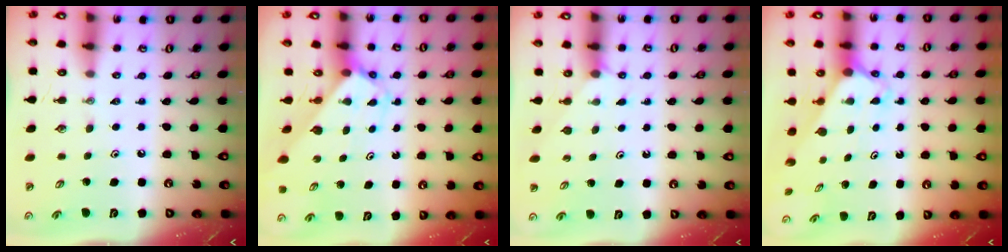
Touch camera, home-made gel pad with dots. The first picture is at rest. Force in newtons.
{"total": 2.7, "press": 2.7, "slide": 0.1}
{"total": 3.9, "press": 3.9, "slide": 0.3}
{"total": 2.3, "press": 2.3, "slide": 0.2}